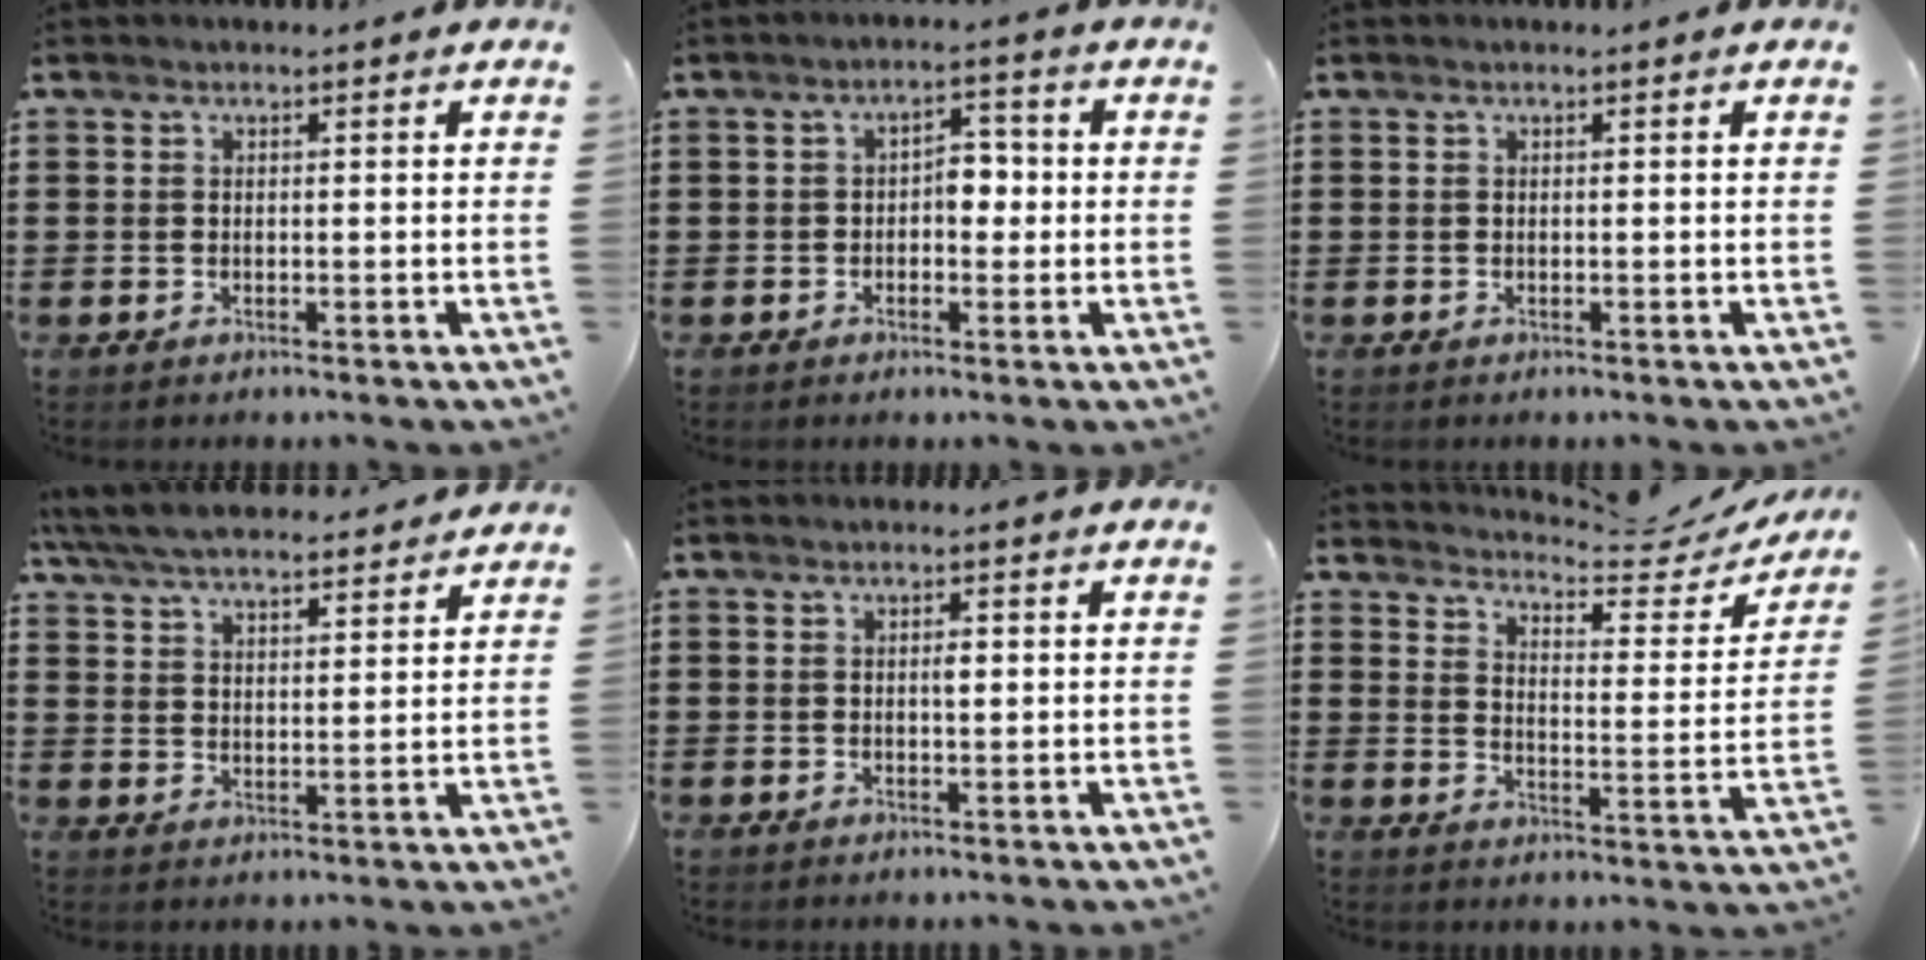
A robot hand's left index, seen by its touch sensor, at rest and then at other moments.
{"total": 3.7, "force": [-0.3, 2.3, 2.9], "torque": [-0.045, 0.005, -0.015]}
{"total": 0.0}
{"total": 6.1, "force": [5.7, 1.0, 1.9], "torque": [-0.059, -0.024, 0.102]}
{"total": 1.2, "force": [0.2, 0.3, 1.1], "torque": [-0.021, 0.000, 0.003]}
{"total": 4.6, "force": [4.4, 0.2, 1.4], "torque": [-0.044, -0.037, 0.069]}